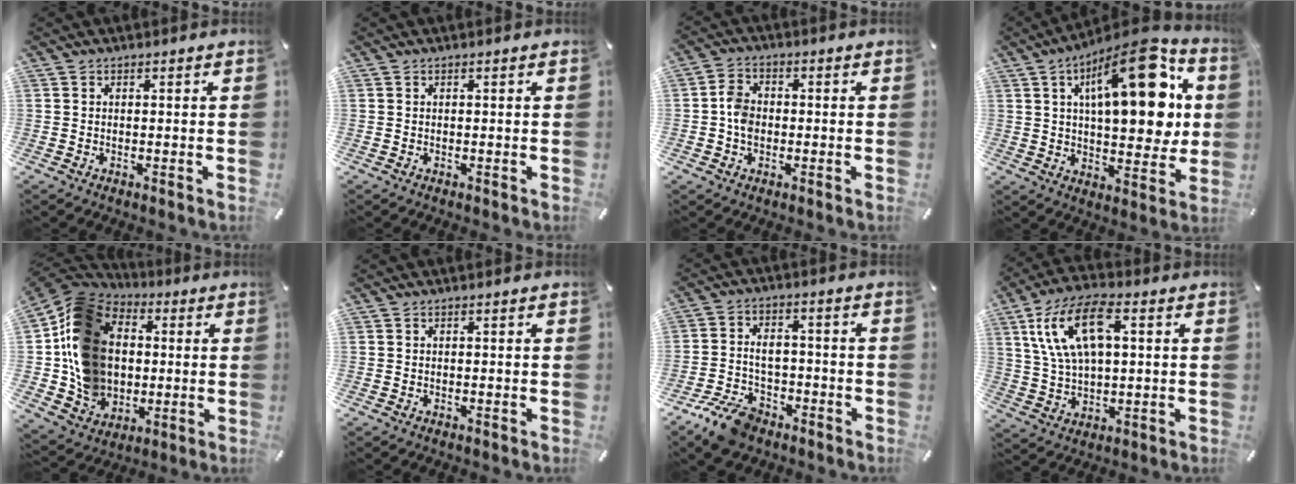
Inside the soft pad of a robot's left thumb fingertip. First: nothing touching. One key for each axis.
{"total": 0.0}
{"total": 4.8, "fx": -0.7, "fy": 3.7, "fz": 3.0, "tx": -0.058, "ty": 0.009, "tz": -0.013}
{"total": 22.7, "fx": 7.9, "fy": 9.8, "fz": 18.8, "tx": -0.263, "ty": -0.039, "tz": 0.115}
{"total": 17.7, "fx": 1.0, "fy": 15.2, "fz": 9.0, "tx": -0.188, "ty": 0.007, "tz": 0.028}
{"total": 0.0}
{"total": 9.7, "fx": -4.7, "fy": 6.6, "fz": 5.4, "tx": -0.106, "ty": 0.035, "tz": -0.079}
{"total": 13.9, "fx": 4.9, "fy": 7.3, "fz": 10.8, "tx": -0.239, "ty": 0.011, "tz": 0.087}